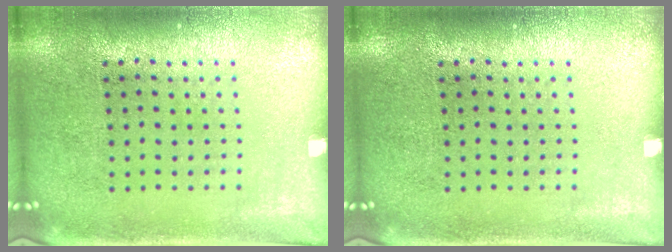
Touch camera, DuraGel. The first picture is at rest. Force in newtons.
{"total": 0.0}